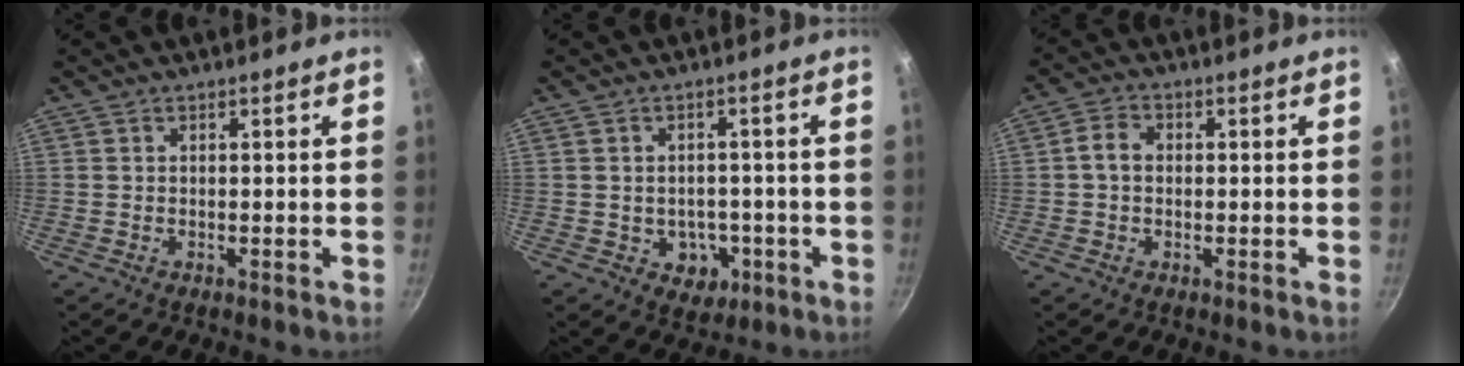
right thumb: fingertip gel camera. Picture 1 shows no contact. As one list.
[{"total": 5.9, "force": [-1.7, 4.9, 2.9], "torque": [-0.016, 0.015, -0.009]}, {"total": 3.5, "force": [0.0, 2.8, 2.2], "torque": [-0.037, 0.011, -0.008]}]